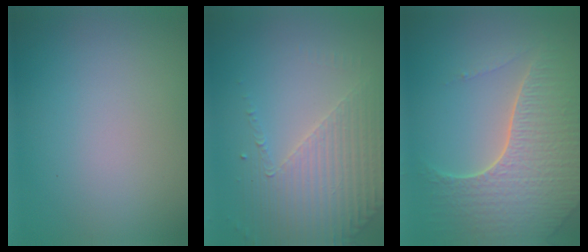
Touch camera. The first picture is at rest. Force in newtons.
{"total": 4.5, "press": 3.4, "slide": 2.9}
{"total": 7.1, "press": 5.1, "slide": 5.0}